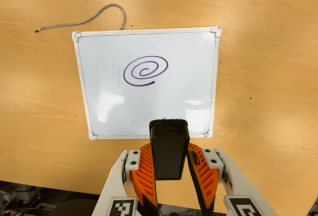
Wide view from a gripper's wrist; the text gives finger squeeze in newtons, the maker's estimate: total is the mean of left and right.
{"total": 6.0, "left": 4.8, "right": 7.2}